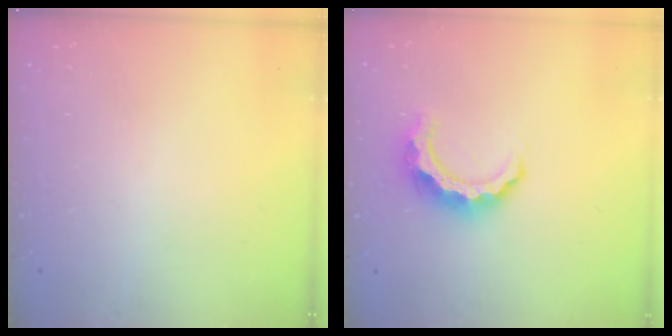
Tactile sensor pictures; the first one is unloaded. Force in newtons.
{"total": 9.8, "press": 9.7, "slide": 0.9}